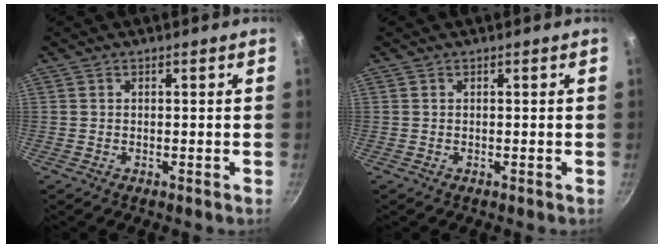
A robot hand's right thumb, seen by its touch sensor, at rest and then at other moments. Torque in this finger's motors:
{"motor_torque": [-0.02, 0.02, 0.05, 0.03, 0.02]}